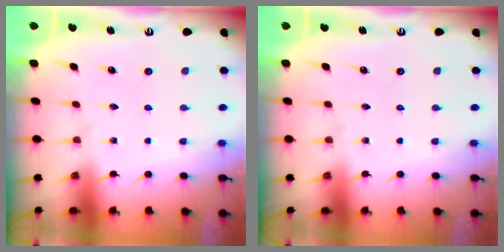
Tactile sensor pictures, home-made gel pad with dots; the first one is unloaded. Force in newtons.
{"total": 0.0}